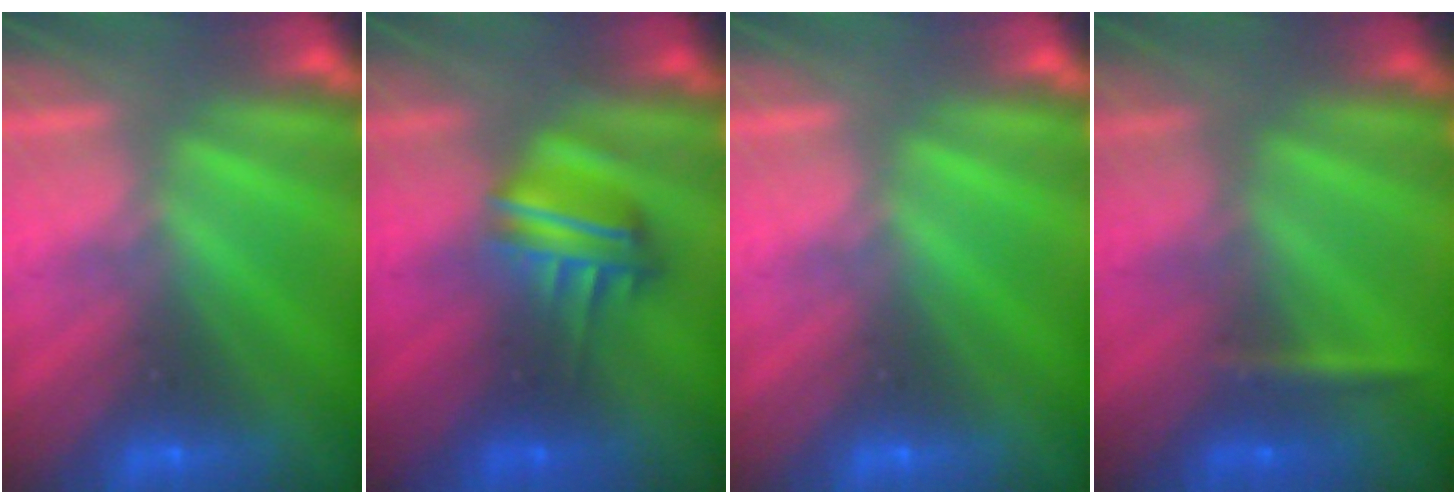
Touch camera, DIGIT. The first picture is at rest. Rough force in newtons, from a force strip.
{"total": 4.6}
{"total": 0.0}
{"total": 2.3}